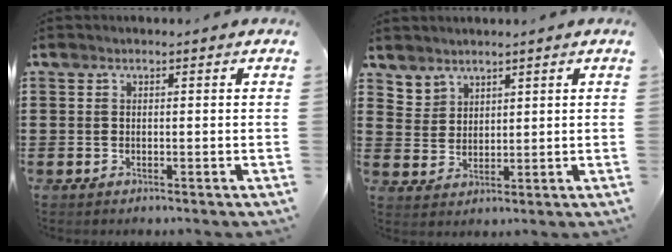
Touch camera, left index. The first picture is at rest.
{"total": 3.4, "force": [2.9, 1.9, -0.2], "torque": [-0.009, 0.000, 0.057]}